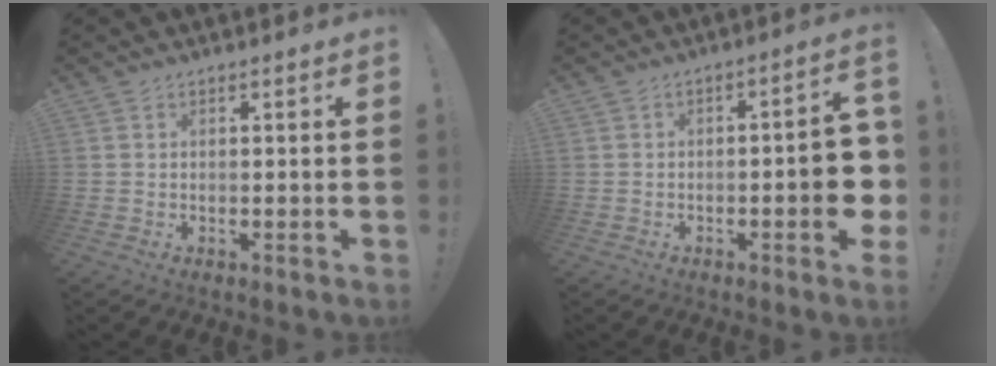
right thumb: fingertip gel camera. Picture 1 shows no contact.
{"total": 9.5, "force": [-2.4, 2.4, 8.9], "torque": [-0.120, 0.009, -0.038]}